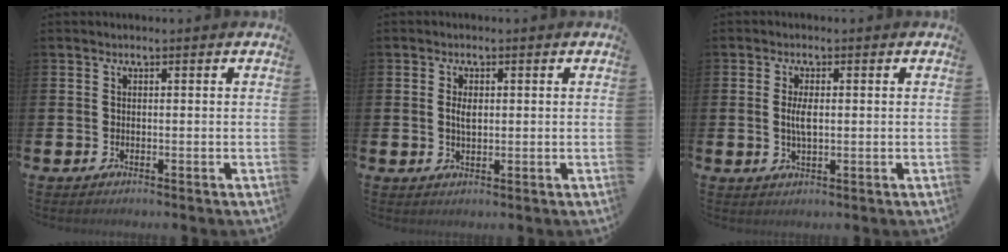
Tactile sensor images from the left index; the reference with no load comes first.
{"total": 2.2, "force": [0.5, 1.1, 1.9], "torque": [-0.028, 0.002, 0.004]}
{"total": 3.1, "force": [0.4, 1.2, 2.8], "torque": [-0.044, 0.000, 0.002]}